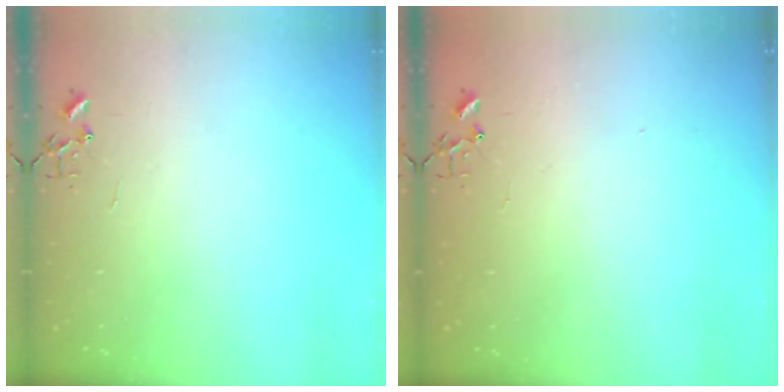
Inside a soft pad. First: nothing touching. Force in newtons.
{"total": 1.1, "press": 1.1, "slide": 0.1}